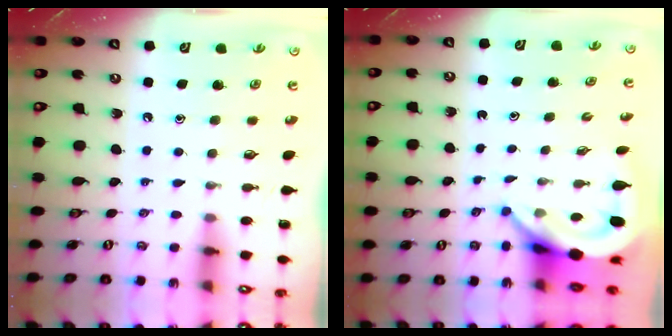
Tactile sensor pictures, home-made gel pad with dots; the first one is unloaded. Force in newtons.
{"total": 6.2, "press": 6.1, "slide": 0.7}